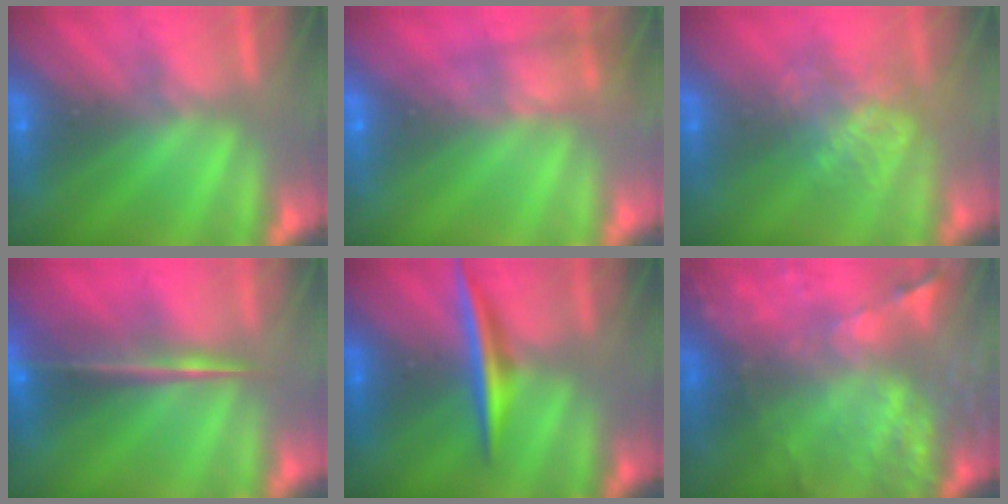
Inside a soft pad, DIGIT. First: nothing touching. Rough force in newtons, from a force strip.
{"total": 7.7}
{"total": 4.4}
{"total": 7.0}
{"total": 1.9}
{"total": 9.0}